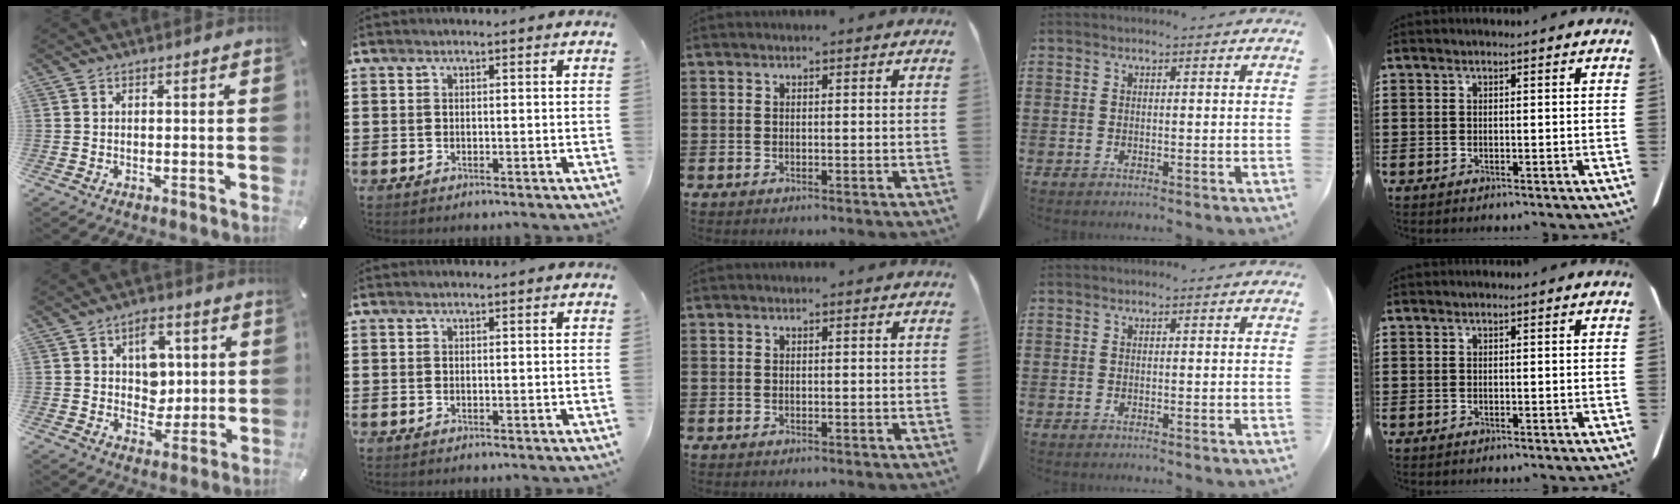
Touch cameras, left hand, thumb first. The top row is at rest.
{"thumb": {"total": 7.9, "force": [2.1, 6.2, 4.3], "torque": [-0.051, 0.000, 0.031]}}